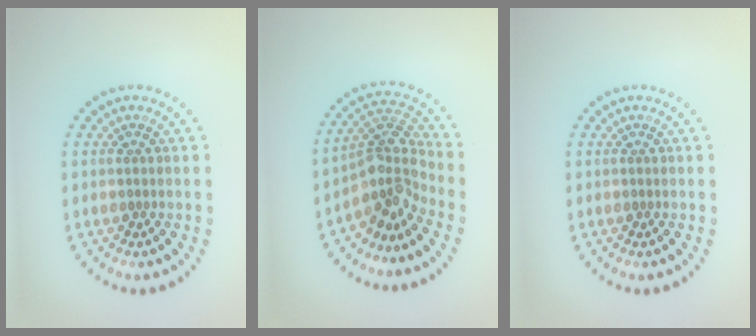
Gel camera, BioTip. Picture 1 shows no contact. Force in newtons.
{"total": 4.1, "press": 3.0, "slide": 2.8}
{"total": 0.0}